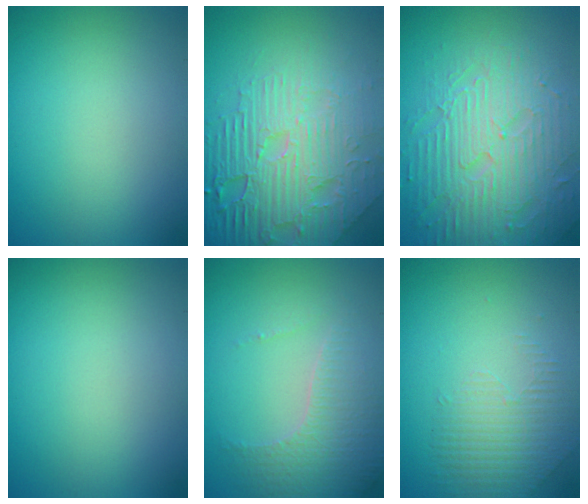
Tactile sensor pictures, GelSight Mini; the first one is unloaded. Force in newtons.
{"total": 8.8, "press": 6.3, "slide": 6.2}
{"total": 7.5, "press": 5.9, "slide": 4.6}
{"total": 0.0}
{"total": 4.3, "press": 3.0, "slide": 3.1}
{"total": 1.5, "press": 0.9, "slide": 1.2}